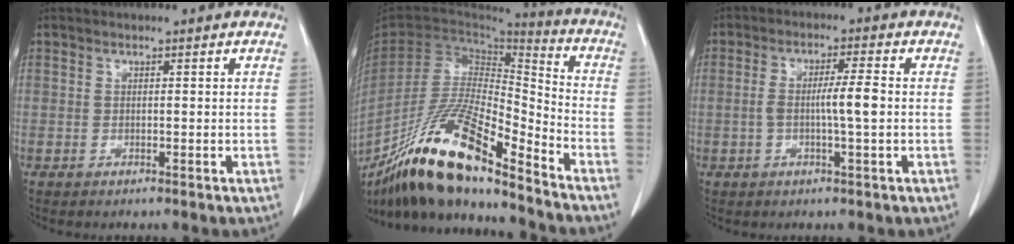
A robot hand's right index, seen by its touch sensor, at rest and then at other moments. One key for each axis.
{"total": 19.4, "fx": -14.8, "fy": 2.7, "fz": 12.3, "tx": -0.240, "ty": -0.016, "tz": -0.275}
{"total": 5.1, "fx": -0.4, "fy": 0.2, "fz": 5.1, "tx": -0.096, "ty": 0.006, "tz": -0.006}